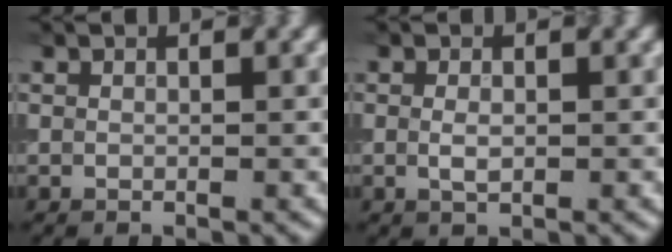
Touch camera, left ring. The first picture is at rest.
{"total": 1.3, "force": [0.0, 0.6, 1.1], "torque": [-0.025, -0.003, 0.000]}